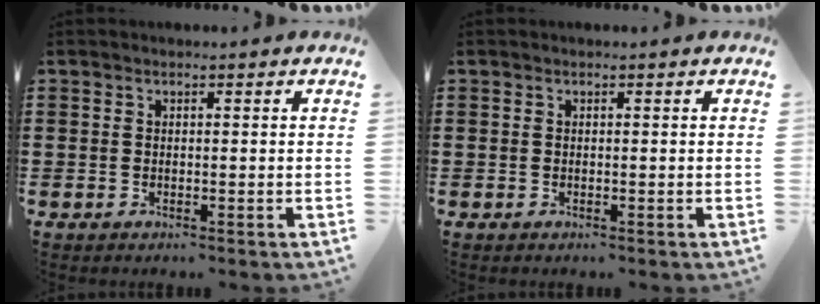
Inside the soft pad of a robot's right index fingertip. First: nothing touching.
{"total": 0.0}